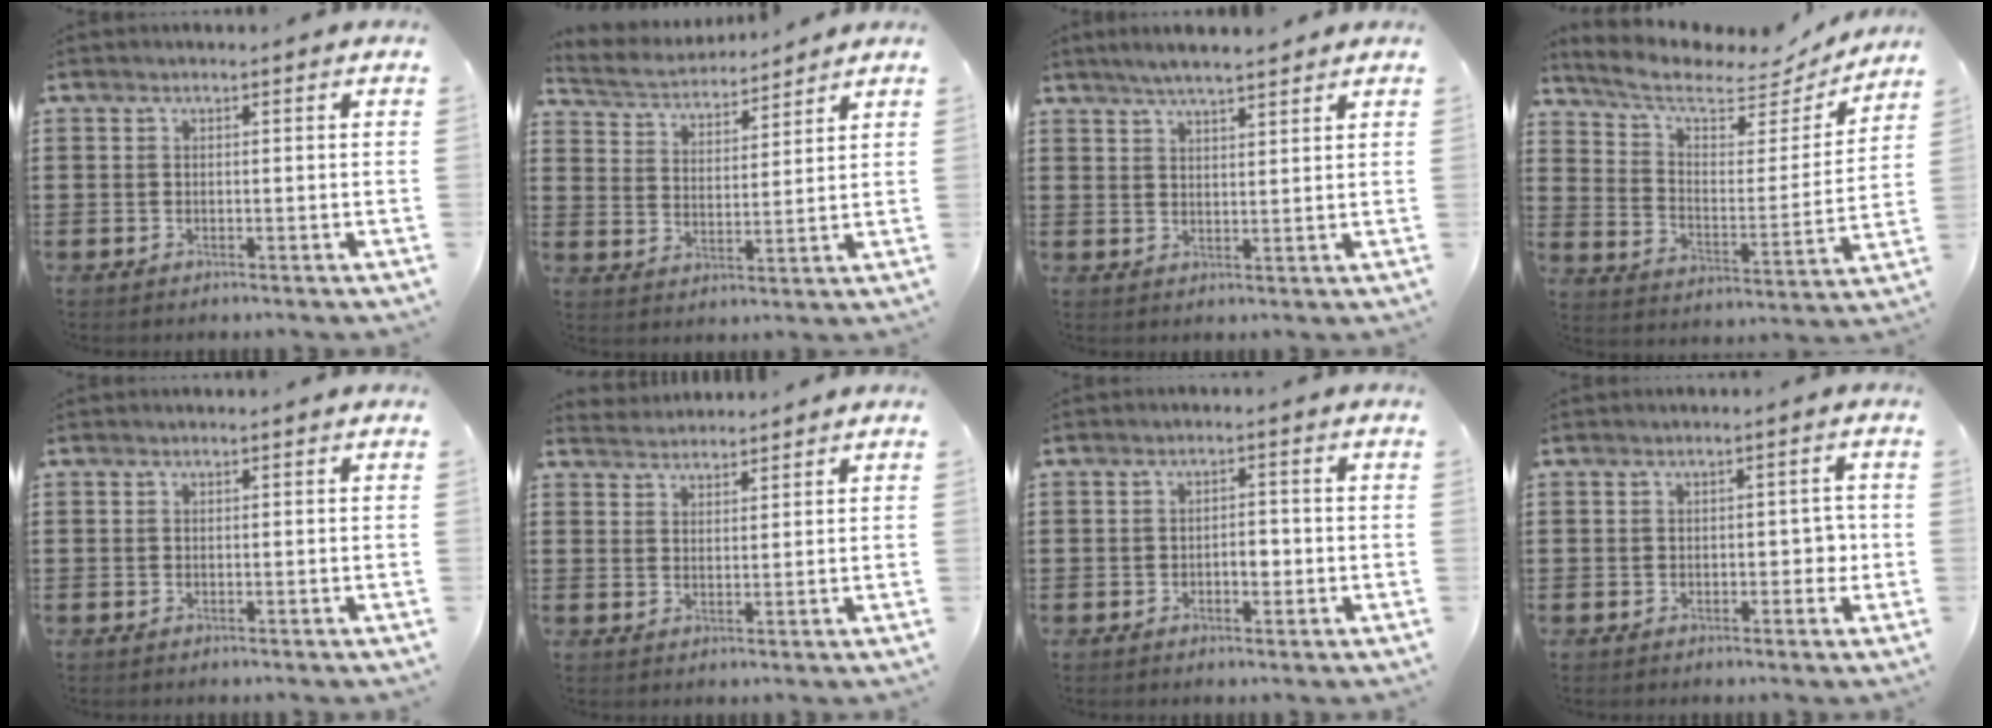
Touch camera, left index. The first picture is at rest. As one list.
[{"total": 4.1, "force": [4.1, 0.4, 0.2], "torque": [-0.028, -0.025, 0.068]}, {"total": 3.8, "force": [3.4, 0.3, 1.6], "torque": [-0.040, -0.003, 0.061]}, {"total": 7.4, "force": [6.1, 2.3, 3.5], "torque": [-0.097, -0.037, 0.102]}, {"total": 0.0}, {"total": 2.4, "force": [2.4, 0.2, -0.4], "torque": [0.000, -0.001, 0.048]}, {"total": 2.5, "force": [-0.7, 1.3, 2.1], "torque": [-0.042, 0.005, -0.016]}, {"total": 2.9, "force": [-0.3, 1.5, 2.4], "torque": [-0.030, 0.001, -0.011]}]